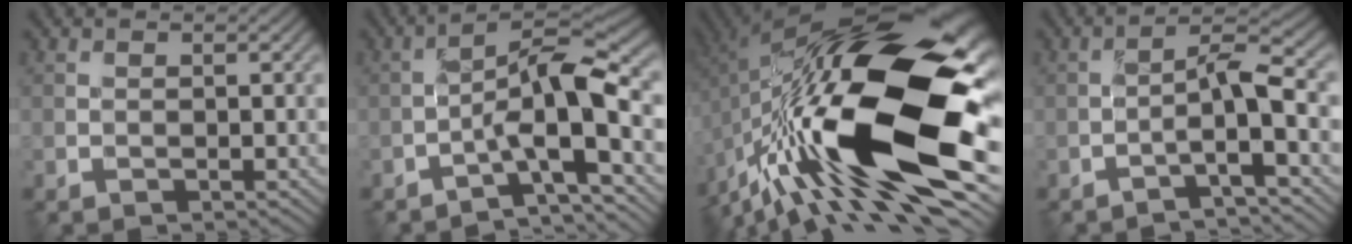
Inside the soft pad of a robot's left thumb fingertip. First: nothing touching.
{"total": 9.9, "force": [-3.2, 2.2, 9.1], "torque": [-0.151, 0.015, -0.064]}
{"total": 21.4, "force": [-4.8, 7.6, 19.4], "torque": [-0.358, -0.002, -0.105]}
{"total": 5.1, "force": [-2.1, 0.6, 4.6], "torque": [-0.075, 0.019, -0.051]}